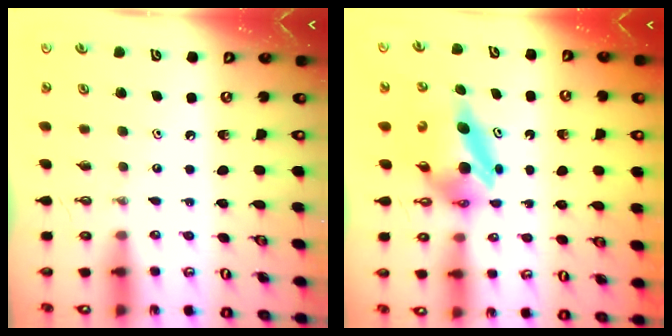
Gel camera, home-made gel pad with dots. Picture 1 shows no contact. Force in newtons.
{"total": 6.5, "press": 6.4, "slide": 0.8}